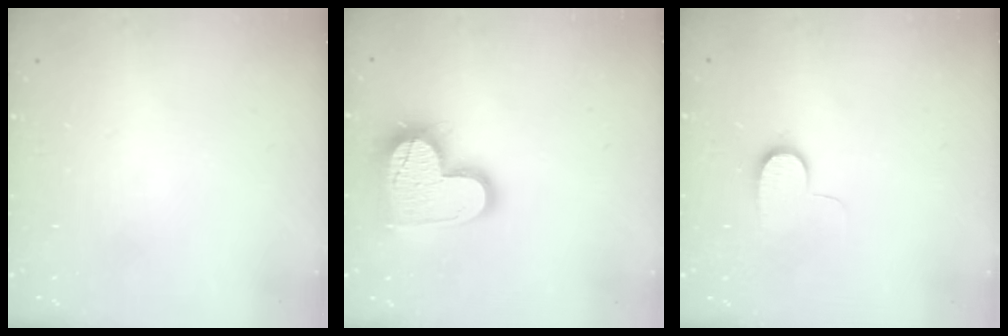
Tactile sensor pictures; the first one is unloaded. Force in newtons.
{"total": 16.6, "press": 16.5, "slide": 1.6}
{"total": 7.1, "press": 7.1, "slide": 0.7}